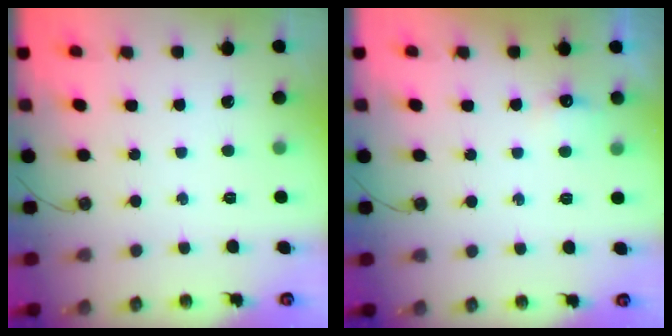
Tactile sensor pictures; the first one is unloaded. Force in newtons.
{"total": 4.3, "press": 4.3, "slide": 0.7}